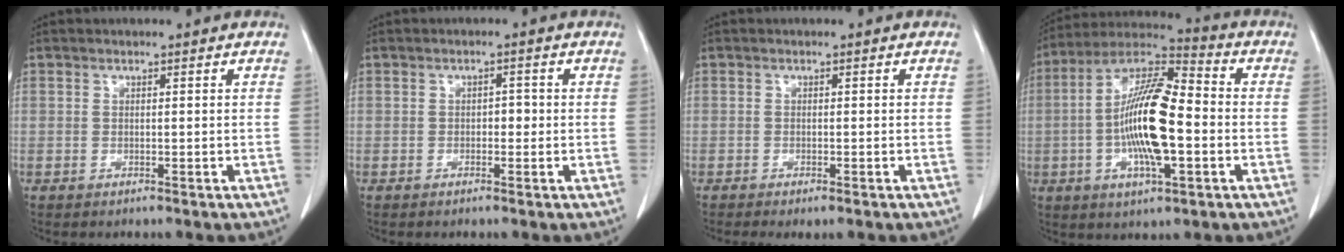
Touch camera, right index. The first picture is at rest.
{"total": 1.4, "force": [-0.2, 0.9, 1.1], "torque": [-0.009, 0.006, -0.002]}
{"total": 2.4, "force": [-1.8, 0.5, 1.5], "torque": [-0.021, -0.009, -0.023]}
{"total": 15.6, "force": [-1.8, 3.9, 15.0], "torque": [-0.287, 0.011, -0.031]}